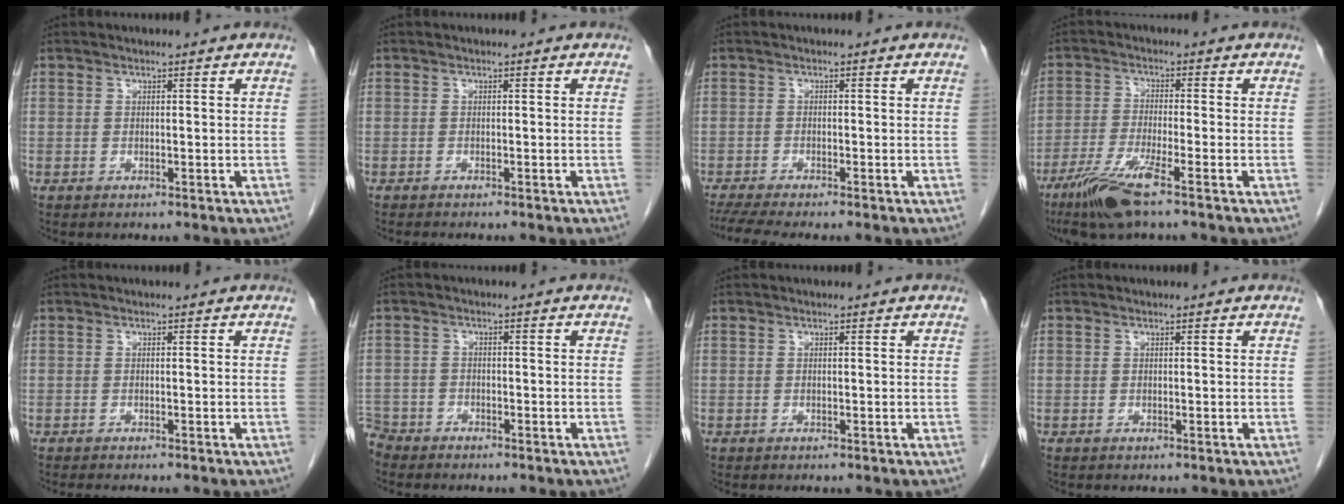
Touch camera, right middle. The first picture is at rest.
{"total": 1.9, "force": [-1.7, 0.0, 0.9], "torque": [-0.018, -0.006, -0.021]}
{"total": 5.7, "force": [-4.9, -0.2, 3.0], "torque": [-0.048, -0.012, -0.081]}
{"total": 7.9, "force": [-5.1, 0.1, 6.0], "torque": [-0.127, -0.023, -0.100]}
{"total": 2.7, "force": [-2.3, 0.3, 1.3], "torque": [-0.021, -0.008, -0.026]}
{"total": 4.4, "force": [-4.0, 1.9, -0.2], "torque": [-0.001, -0.004, -0.082]}
{"total": 0.0}
{"total": 0.0}